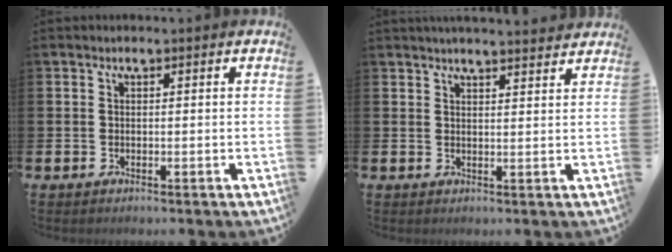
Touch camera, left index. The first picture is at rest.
{"total": 3.1, "force": [3.1, -0.1, 0.3], "torque": [-0.005, -0.018, 0.055]}